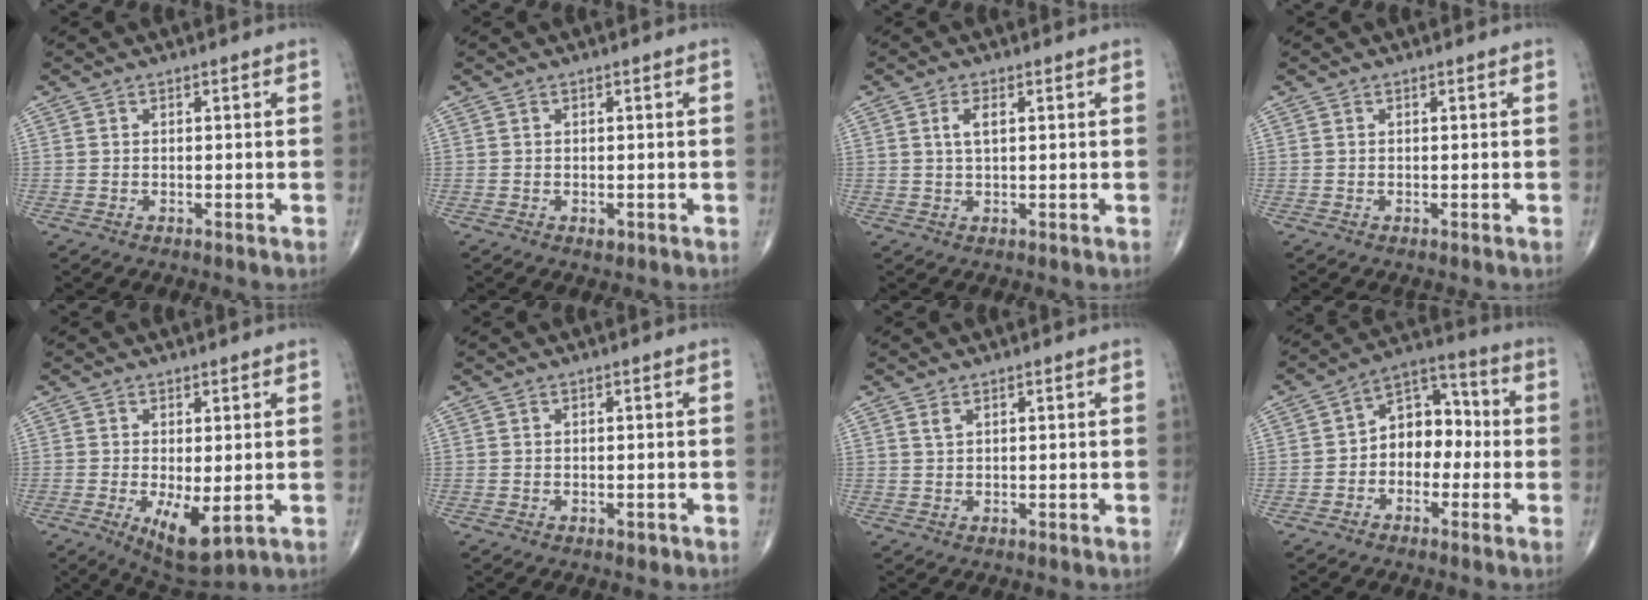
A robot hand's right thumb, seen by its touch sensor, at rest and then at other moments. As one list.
[{"total": 0.8, "force": [-0.3, 0.5, 0.6], "torque": [-0.004, 0.000, -0.003]}, {"total": 3.0, "force": [0.8, 1.2, 2.6], "torque": [-0.052, 0.003, 0.016]}, {"total": 0.0}, {"total": 7.4, "force": [-1.6, 2.8, 6.7], "torque": [-0.107, -0.020, -0.014]}, {"total": 0.6, "force": [-0.3, 0.4, 0.3], "torque": [0.000, 0.000, -0.003]}, {"total": 0.9, "force": [0.7, 0.3, 0.6], "torque": [-0.012, 0.001, 0.016]}, {"total": 9.6, "force": [-1.2, 7.0, 6.4], "torque": [-0.060, 0.044, -0.038]}]